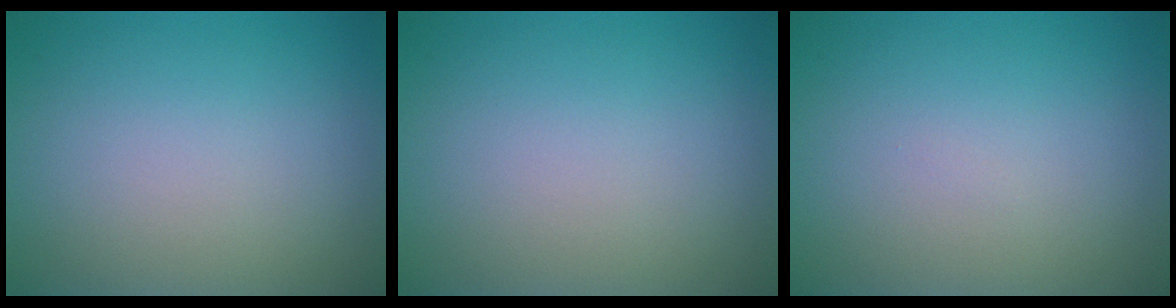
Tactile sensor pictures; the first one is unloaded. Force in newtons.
{"total": 0.0}
{"total": 0.0}